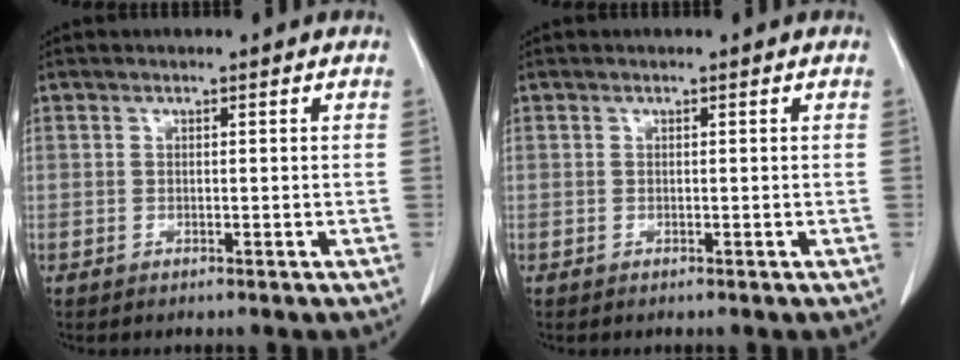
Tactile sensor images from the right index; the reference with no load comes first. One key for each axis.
{"total": 0.0}